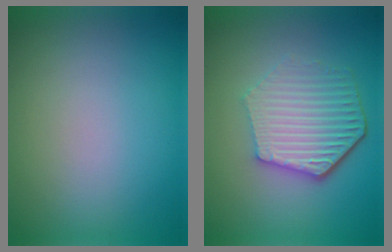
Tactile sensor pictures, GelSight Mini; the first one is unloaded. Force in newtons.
{"total": 6.1, "press": 4.5, "slide": 4.1}